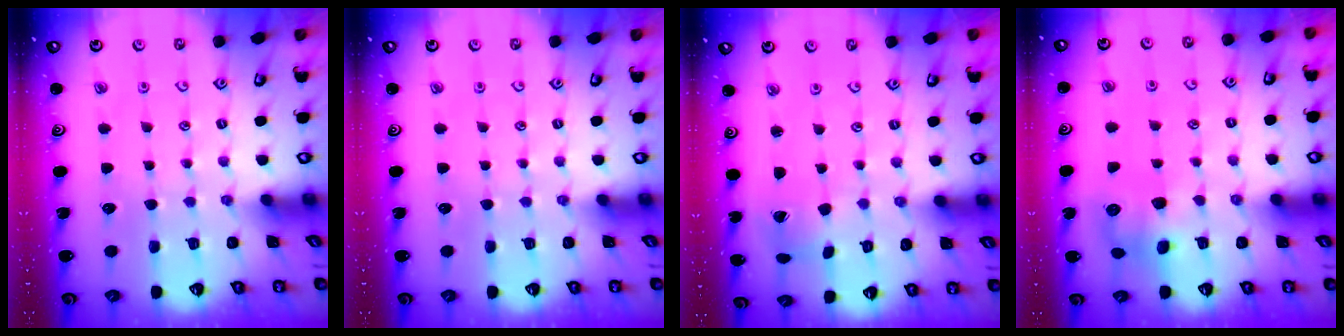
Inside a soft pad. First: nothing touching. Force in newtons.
{"total": 0.0}
{"total": 2.3, "press": 2.3, "slide": 0.3}
{"total": 8.0, "press": 8.0, "slide": 0.5}